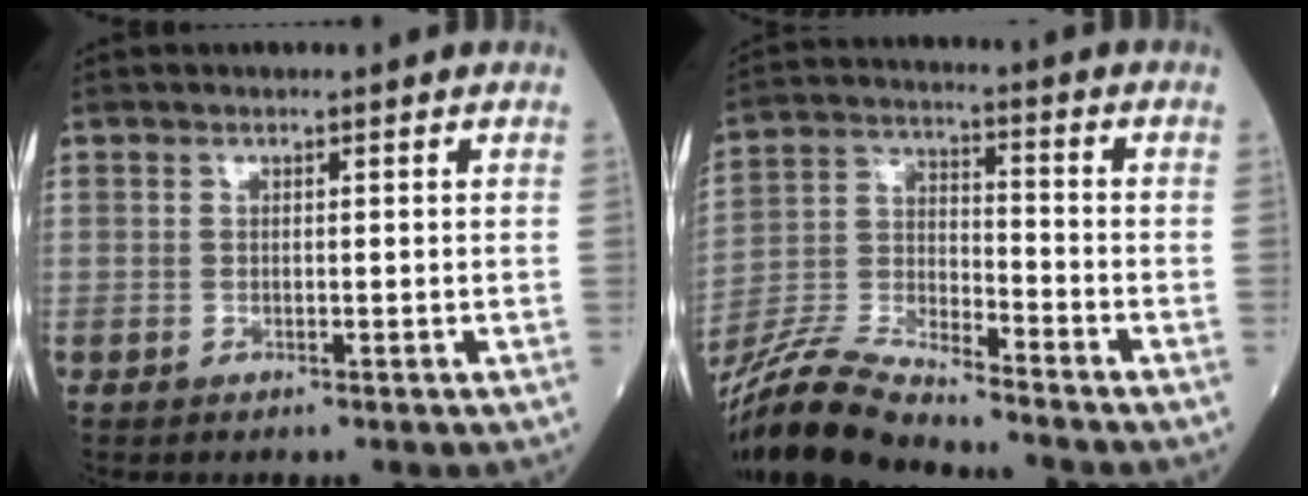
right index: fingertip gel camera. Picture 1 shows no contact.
{"total": 12.5, "force": [-11.8, 0.5, 4.1], "torque": [-0.088, 0.000, -0.229]}